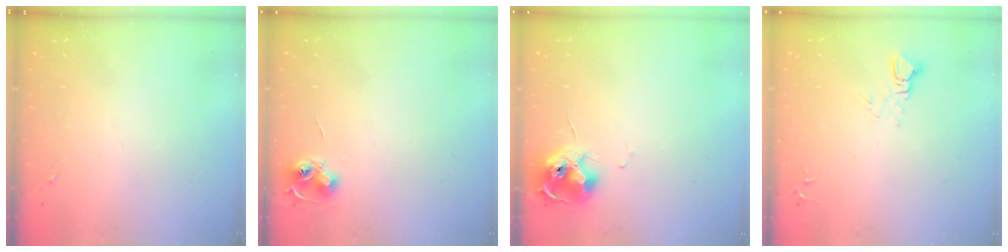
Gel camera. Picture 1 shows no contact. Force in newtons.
{"total": 6.8, "press": 6.8, "slide": 0.7}
{"total": 11.9, "press": 11.8, "slide": 1.2}
{"total": 3.6, "press": 3.6, "slide": 0.3}